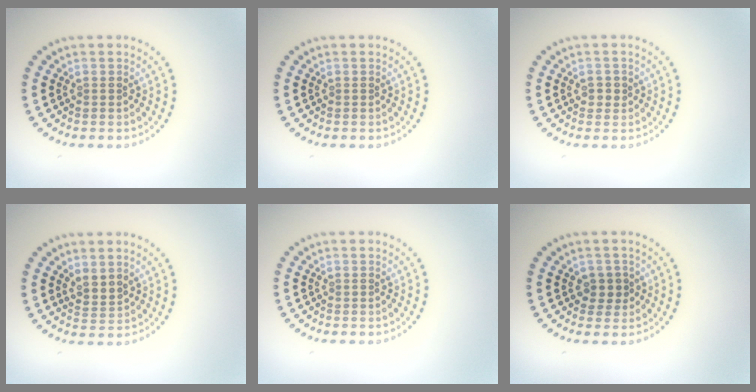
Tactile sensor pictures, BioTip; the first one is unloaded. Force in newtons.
{"total": 0.0}
{"total": 1.2, "press": 1.1, "slide": 0.3}
{"total": 1.8, "press": 1.3, "slide": 1.3}
{"total": 0.0}
{"total": 1.7, "press": 1.5, "slide": 0.8}